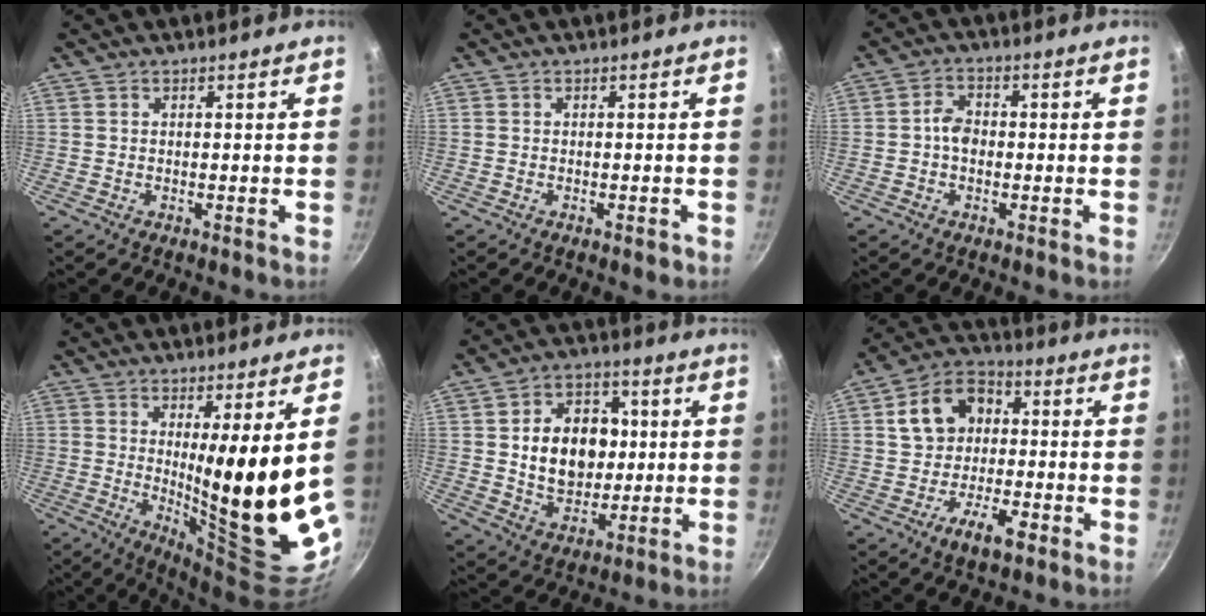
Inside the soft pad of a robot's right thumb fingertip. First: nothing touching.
{"total": 1.2, "force": [-0.7, 0.5, 0.8], "torque": [-0.010, 0.005, -0.010]}
{"total": 3.7, "force": [-0.5, 2.9, 2.4], "torque": [-0.027, 0.015, -0.013]}
{"total": 16.5, "force": [1.4, 2.5, 16.2], "torque": [-0.234, -0.050, 0.038]}
{"total": 14.9, "force": [1.4, 11.3, 9.6], "torque": [-0.109, 0.005, 0.028]}
{"total": 12.5, "force": [-1.9, 8.9, 8.5], "torque": [-0.113, 0.037, -0.048]}